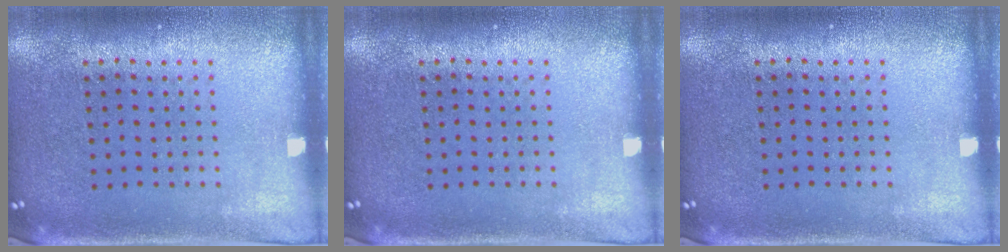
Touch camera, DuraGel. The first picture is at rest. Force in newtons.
{"total": 0.0}
{"total": 0.0}